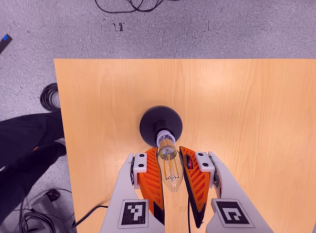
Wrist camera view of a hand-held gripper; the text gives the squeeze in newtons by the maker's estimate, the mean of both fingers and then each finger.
{"total": 19.5, "left": 21.0, "right": 17.9}